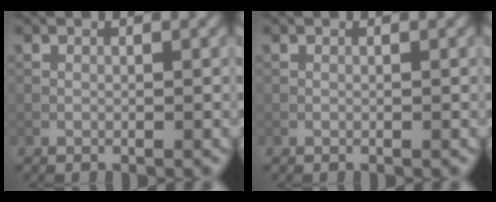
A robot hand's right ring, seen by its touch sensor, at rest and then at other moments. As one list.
[{"total": 0.0}]